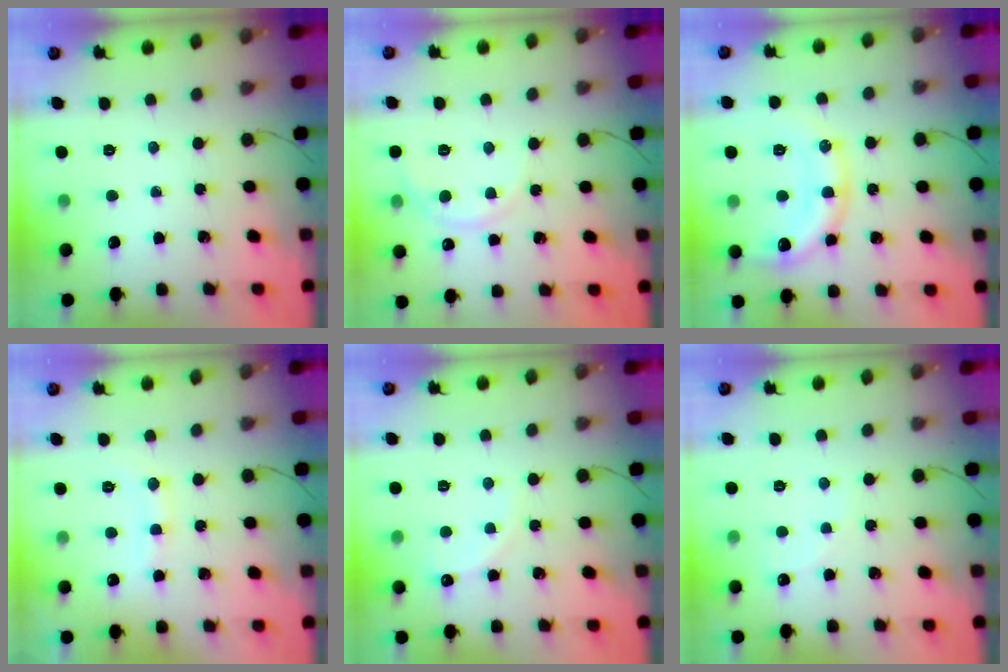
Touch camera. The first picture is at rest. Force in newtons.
{"total": 4.4, "press": 4.3, "slide": 0.9}
{"total": 15.3, "press": 15.2, "slide": 1.9}
{"total": 9.4, "press": 9.3, "slide": 1.3}
{"total": 6.0, "press": 5.9, "slide": 1.4}
{"total": 6.0, "press": 5.9, "slide": 1.3}